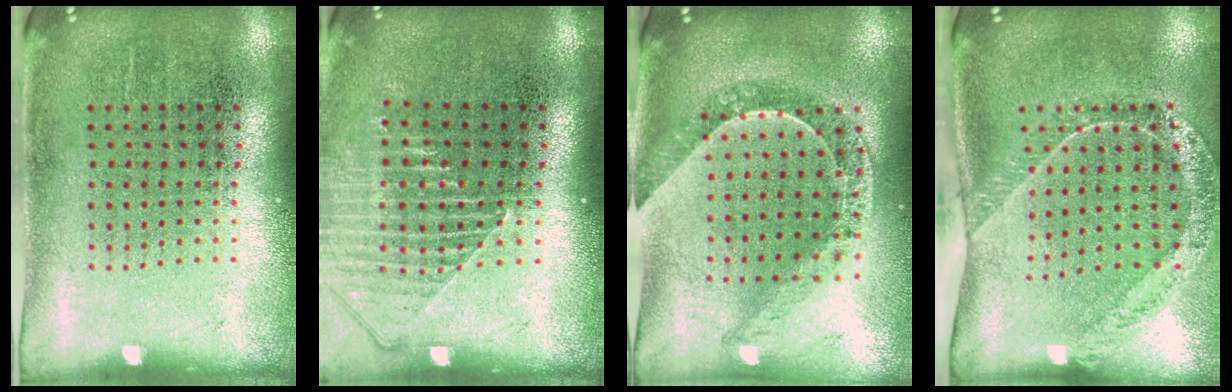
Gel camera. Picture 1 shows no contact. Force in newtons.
{"total": 1.3, "press": 1.3, "slide": 0.4}
{"total": 1.1, "press": 1.1, "slide": 0.3}
{"total": 1.6, "press": 1.5, "slide": 0.6}